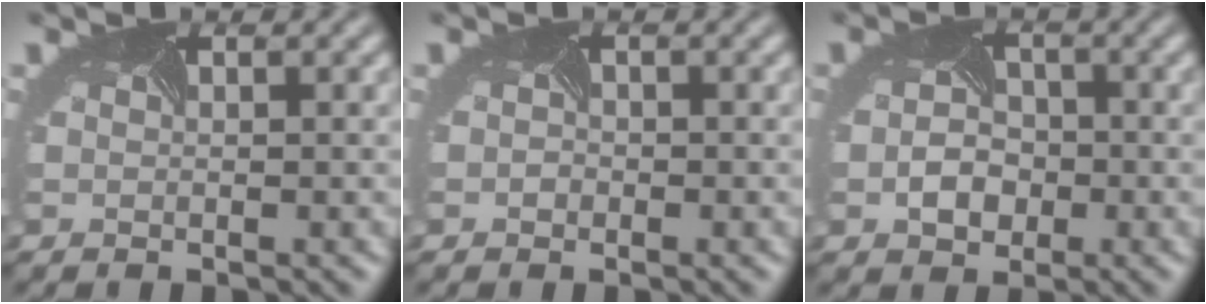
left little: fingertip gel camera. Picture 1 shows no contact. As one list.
[{"total": 0.5, "force": [-0.2, 0.5, 0.0], "torque": [-0.001, -0.005, -0.010]}, {"total": 2.9, "force": [-0.9, 2.3, 1.6], "torque": [-0.030, -0.005, -0.020]}]